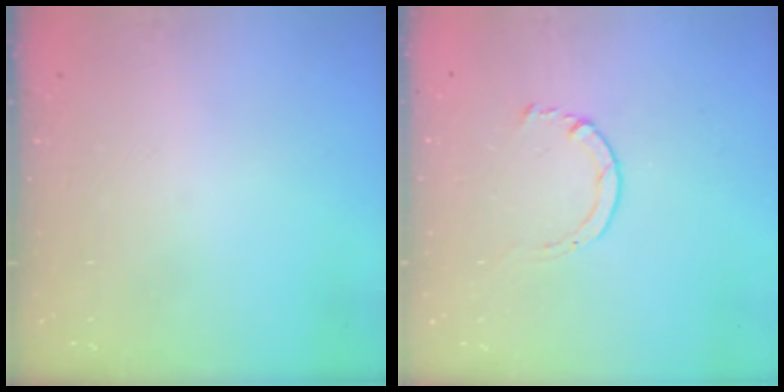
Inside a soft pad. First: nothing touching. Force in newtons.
{"total": 2.0, "press": 1.9, "slide": 0.3}